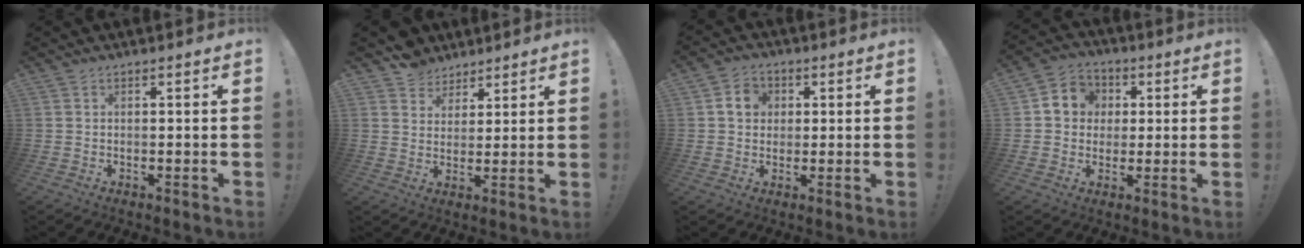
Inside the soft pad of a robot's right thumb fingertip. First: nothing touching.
{"total": 6.7, "force": [4.9, 4.5, -0.1], "torque": [-0.004, -0.037, 0.099]}
{"total": 6.6, "force": [1.5, 5.7, 2.9], "torque": [-0.045, 0.009, 0.031]}
{"total": 8.4, "force": [0.9, 7.9, 2.7], "torque": [-0.033, 0.007, 0.023]}